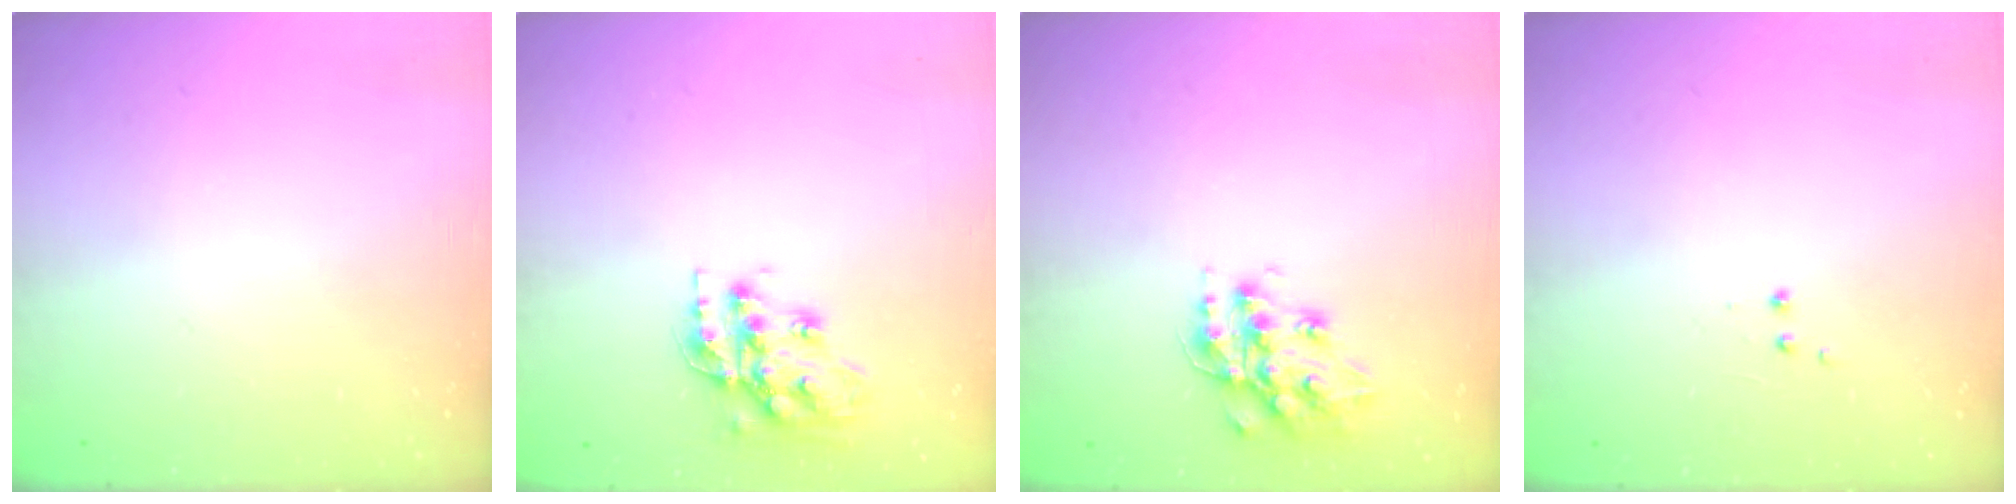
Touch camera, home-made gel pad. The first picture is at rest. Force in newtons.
{"total": 15.4, "press": 15.4, "slide": 1.0}
{"total": 14.4, "press": 14.4, "slide": 0.7}
{"total": 1.9, "press": 1.8, "slide": 0.5}